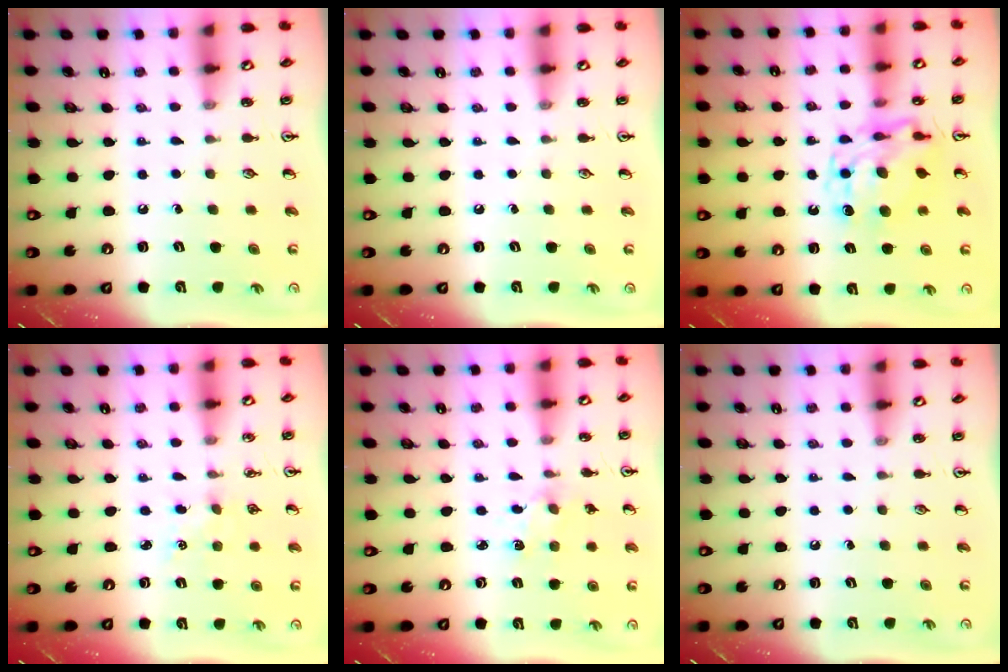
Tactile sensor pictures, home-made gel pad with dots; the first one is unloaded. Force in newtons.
{"total": 0.0}
{"total": 11.5, "press": 11.4, "slide": 1.2}
{"total": 3.3, "press": 3.3, "slide": 0.4}
{"total": 2.1, "press": 2.0, "slide": 0.3}
{"total": 0.0}